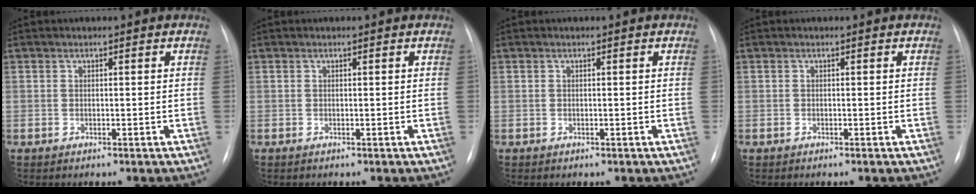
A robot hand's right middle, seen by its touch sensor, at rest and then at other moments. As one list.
[{"total": 0.0}, {"total": 0.0}, {"total": 0.0}]